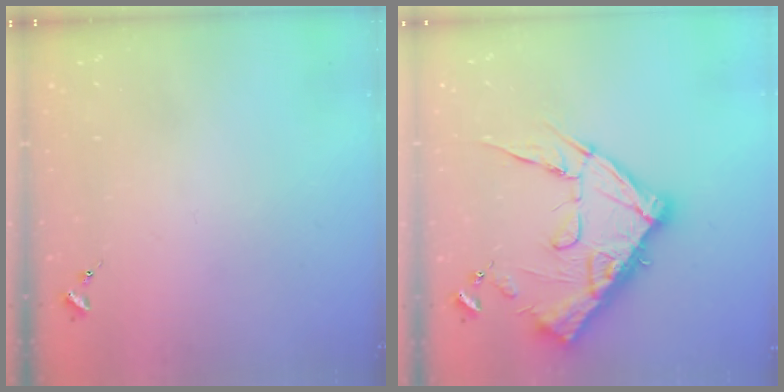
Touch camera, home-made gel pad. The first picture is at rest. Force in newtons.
{"total": 19.4, "press": 19.4, "slide": 1.0}